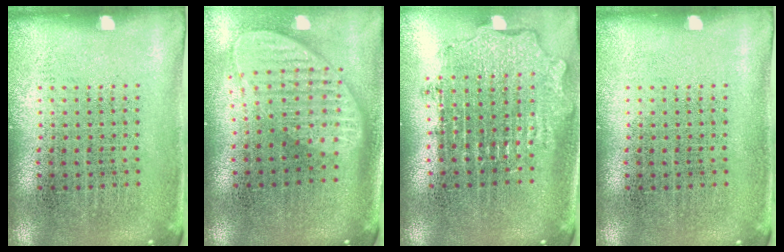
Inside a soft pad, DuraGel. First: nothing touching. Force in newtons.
{"total": 2.0, "press": 1.6, "slide": 1.2}
{"total": 1.9, "press": 1.4, "slide": 1.2}
{"total": 0.0}